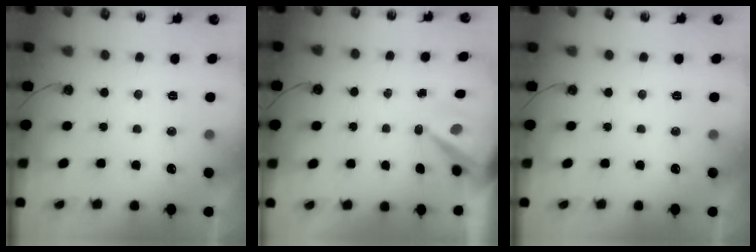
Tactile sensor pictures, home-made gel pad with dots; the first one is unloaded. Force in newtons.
{"total": 8.7, "press": 8.6, "slide": 1.0}
{"total": 0.0}